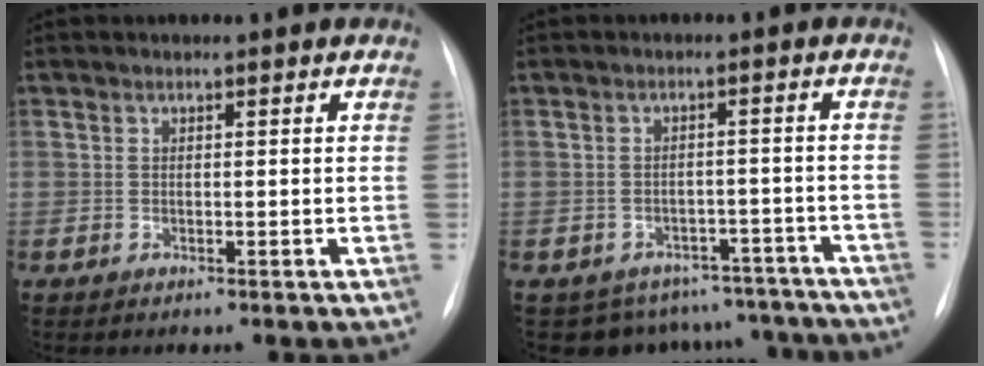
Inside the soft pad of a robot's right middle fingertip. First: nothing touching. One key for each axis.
{"total": 12.7, "fx": -11.1, "fy": 6.1, "fz": 0.8, "tx": 0.001, "ty": 0.031, "tz": -0.118}